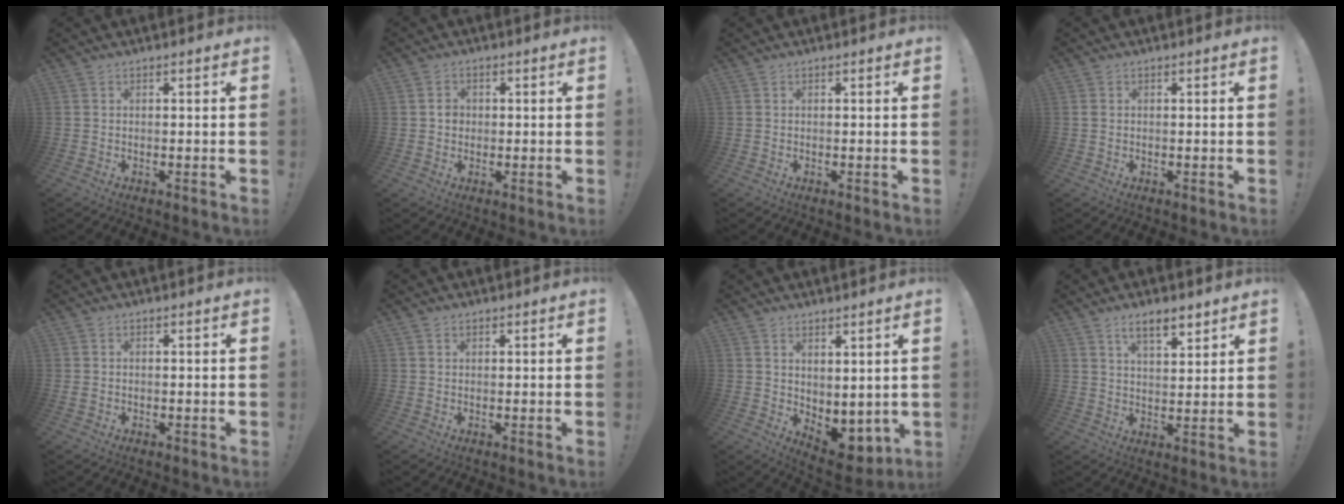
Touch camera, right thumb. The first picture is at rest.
{"total": 2.9, "force": [-0.4, 2.6, 1.3], "torque": [-0.001, 0.001, -0.012]}
{"total": 0.0}
{"total": 0.8, "force": [0.1, 0.7, 0.4], "torque": [-0.011, 0.004, 0.002]}
{"total": 0.6, "force": [0.0, 0.5, 0.3], "torque": [-0.005, 0.003, 0.000]}
{"total": 1.0, "force": [0.8, 0.7, 0.2], "torque": [0.005, -0.002, 0.013]}
{"total": 5.4, "force": [1.1, 4.1, 3.3], "torque": [-0.021, -0.028, 0.032]}
{"total": 7.3, "force": [5.1, 2.6, 4.6], "torque": [-0.059, -0.030, 0.088]}